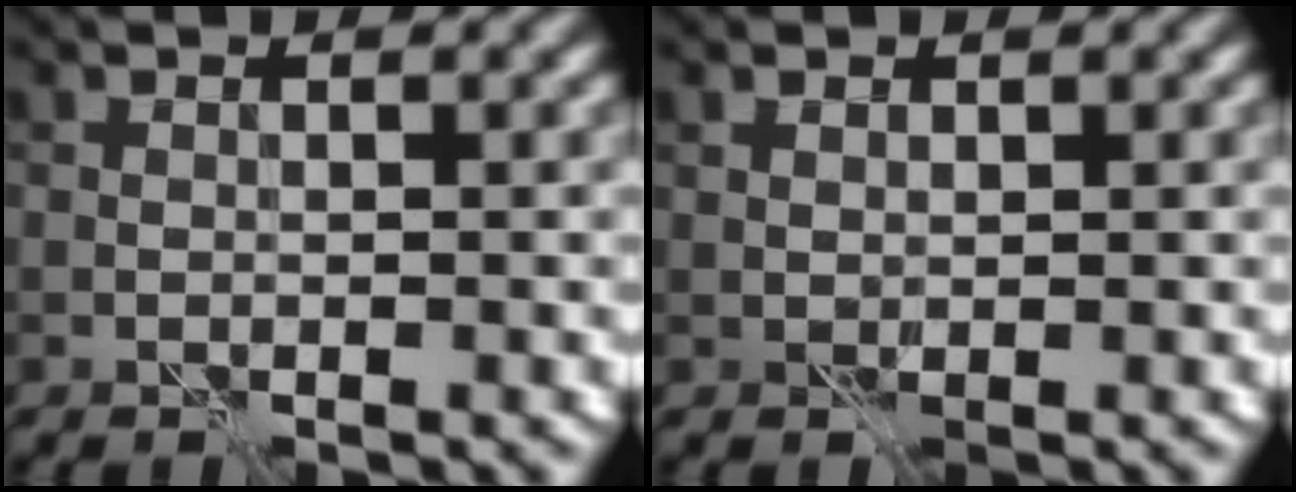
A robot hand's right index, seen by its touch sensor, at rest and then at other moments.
{"total": 0.6, "force": [0.2, 0.6, 0.3], "torque": [-0.006, -0.001, 0.005]}